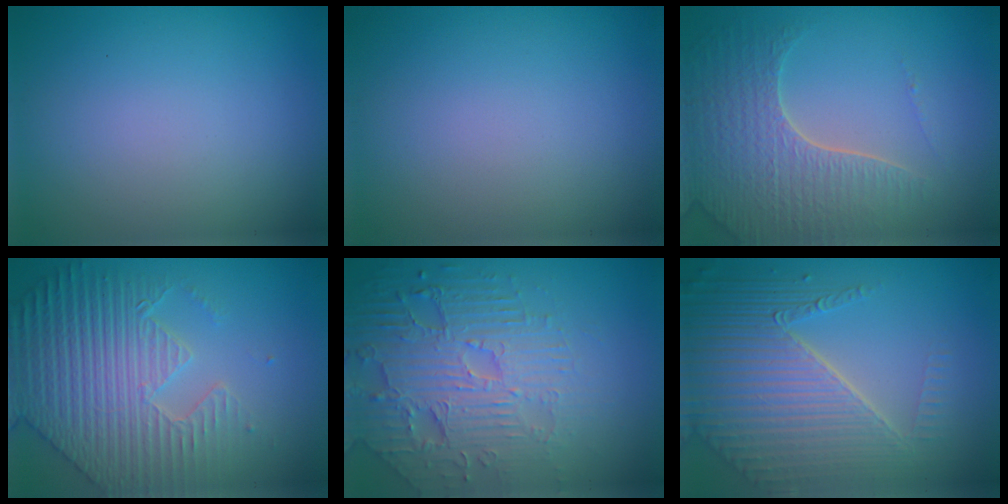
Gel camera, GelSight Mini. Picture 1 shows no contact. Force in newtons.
{"total": 0.0}
{"total": 5.8, "press": 4.7, "slide": 3.3}
{"total": 7.1, "press": 5.9, "slide": 4.0}
{"total": 6.9, "press": 5.3, "slide": 4.4}
{"total": 8.9, "press": 5.8, "slide": 6.7}